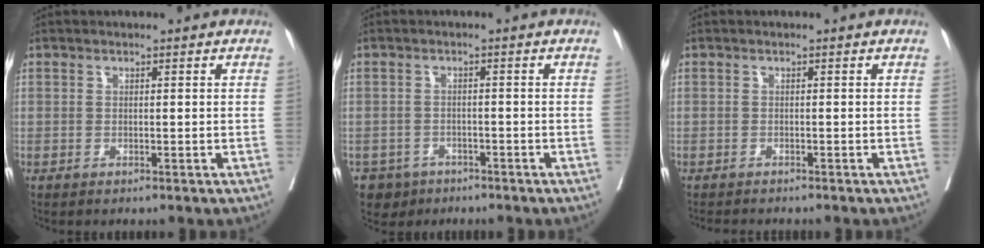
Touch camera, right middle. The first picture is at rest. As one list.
[{"total": 4.3, "force": [-2.9, 3.1, 0.1], "torque": [0.002, 0.006, -0.045]}, {"total": 2.9, "force": [-2.7, 0.4, 0.9], "torque": [-0.011, -0.007, -0.039]}]